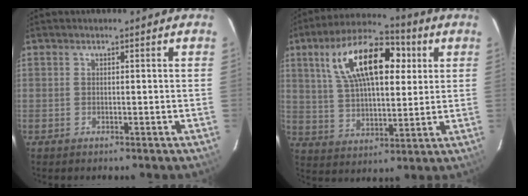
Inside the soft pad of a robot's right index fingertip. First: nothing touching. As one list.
[{"total": 18.5, "force": [6.6, 8.6, 15.0], "torque": [-0.276, 0.038, 0.115]}]